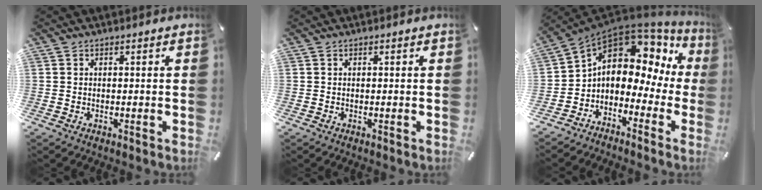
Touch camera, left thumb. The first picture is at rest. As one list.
[{"total": 0.0}, {"total": 8.0, "force": [1.5, 6.2, 4.8], "torque": [-0.097, -0.025, 0.021]}]